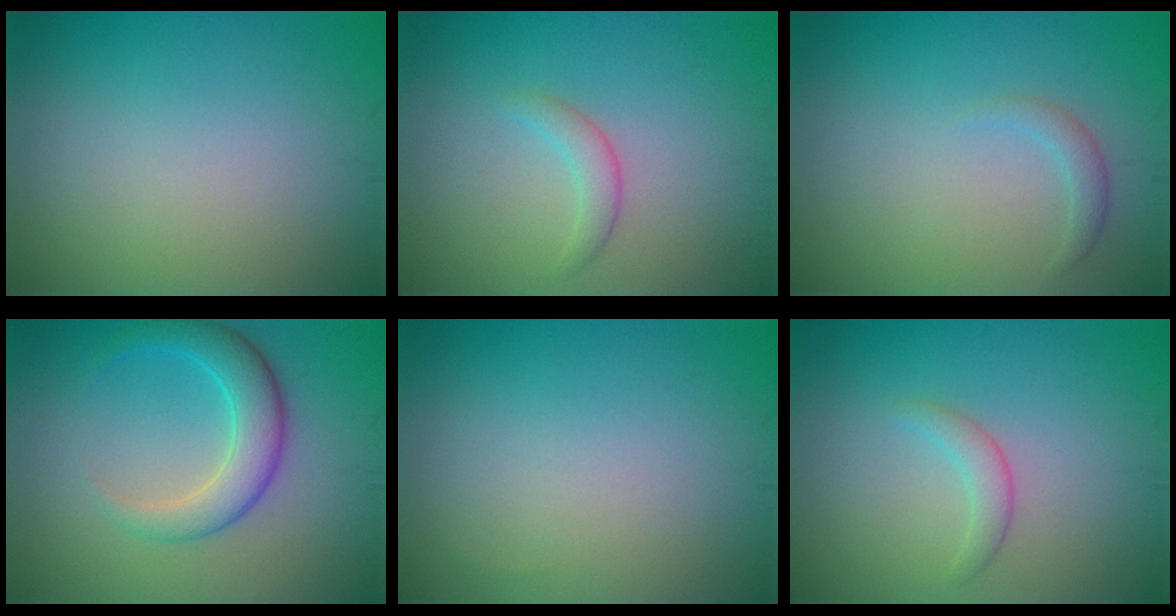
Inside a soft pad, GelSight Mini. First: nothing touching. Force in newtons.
{"total": 1.6, "press": 1.6, "slide": 0.2}
{"total": 1.2, "press": 1.2, "slide": 0.2}
{"total": 4.4, "press": 4.4, "slide": 0.1}
{"total": 0.0}
{"total": 1.6, "press": 1.6, "slide": 0.2}